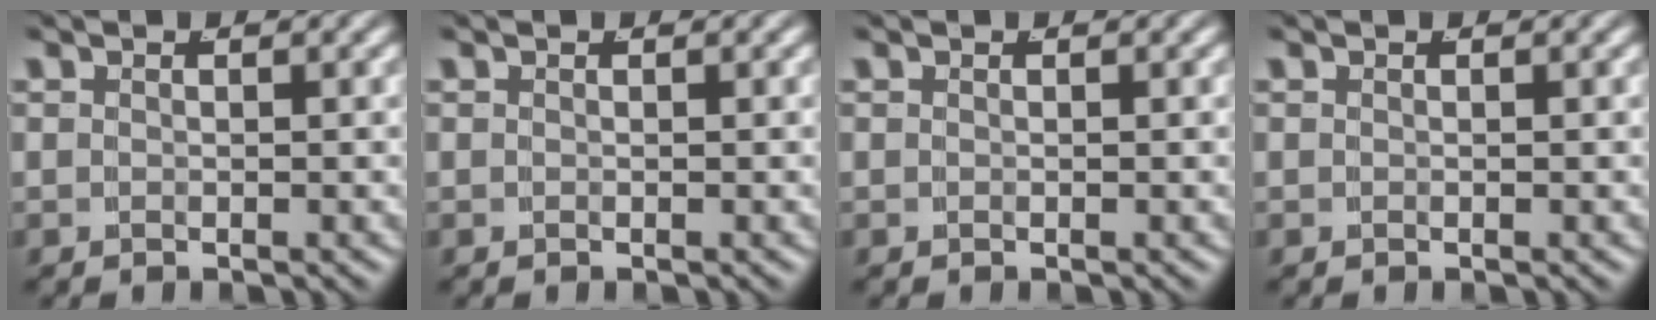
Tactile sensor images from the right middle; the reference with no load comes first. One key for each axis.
{"total": 0.0}
{"total": 0.0}
{"total": 0.0}